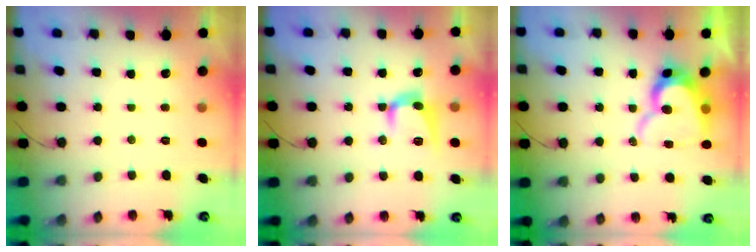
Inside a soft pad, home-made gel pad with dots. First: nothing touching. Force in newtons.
{"total": 10.3, "press": 10.3, "slide": 0.7}
{"total": 13.9, "press": 13.9, "slide": 1.3}